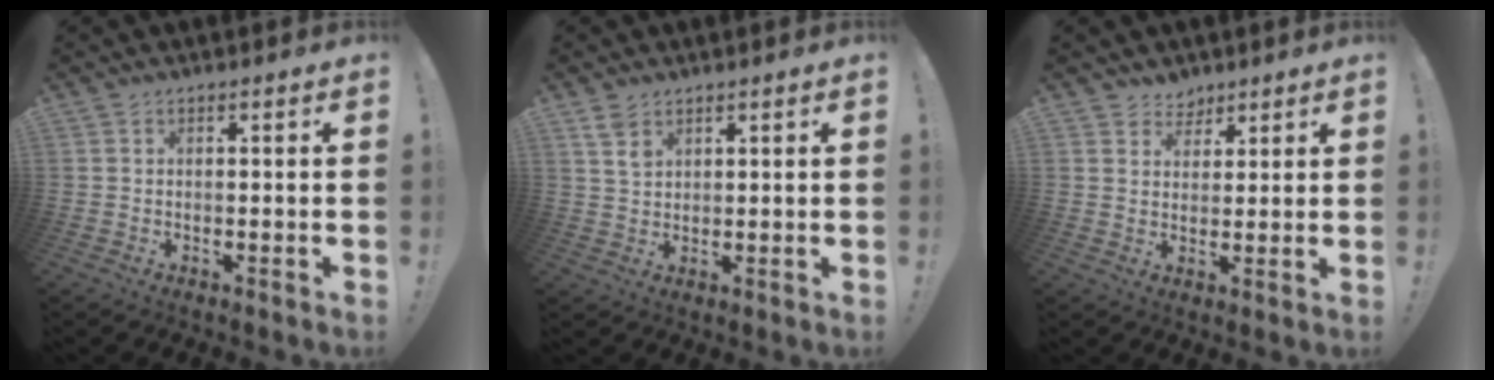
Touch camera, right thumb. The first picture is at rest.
{"total": 4.3, "force": [2.8, 2.4, 2.3], "torque": [-0.031, -0.013, 0.050]}
{"total": 4.8, "force": [3.4, 3.3, -0.1], "torque": [0.006, -0.025, 0.066]}